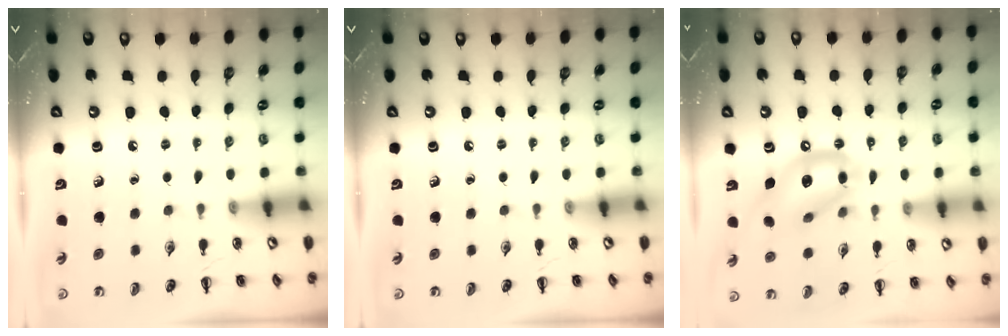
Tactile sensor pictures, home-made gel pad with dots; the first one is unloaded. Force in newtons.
{"total": 0.0}
{"total": 15.1, "press": 14.5, "slide": 4.1}